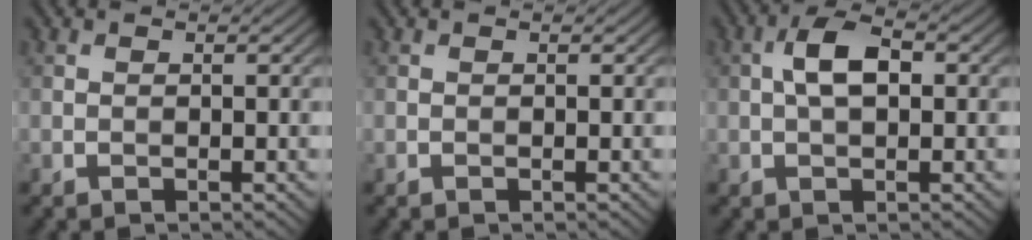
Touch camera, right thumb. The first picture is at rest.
{"total": 0.0}
{"total": 4.8, "force": [0.5, 2.3, 4.2], "torque": [-0.084, 0.010, 0.004]}